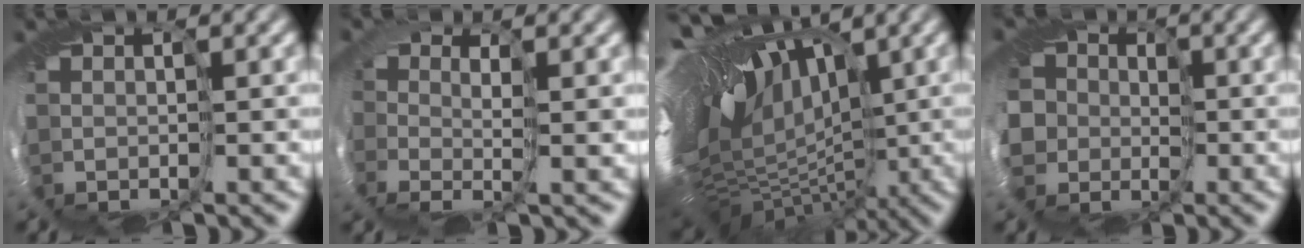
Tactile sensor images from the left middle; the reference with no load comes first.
{"total": 1.0, "force": [-0.5, -0.9, -0.1], "torque": [0.018, -0.017, -0.020]}
{"total": 14.6, "force": [0.3, 7.9, 12.3], "torque": [-0.160, -0.011, 0.020]}
{"total": 7.2, "force": [0.5, 6.6, 2.7], "torque": [-0.056, 0.002, -0.043]}